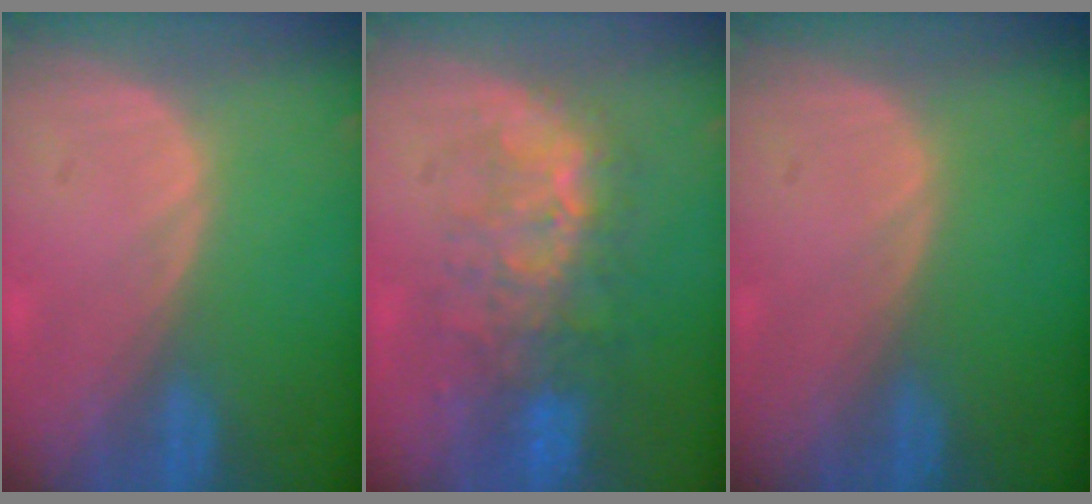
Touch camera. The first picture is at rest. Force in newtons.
{"total": 9.3, "press": 8.4, "slide": 4.1}
{"total": 0.0}